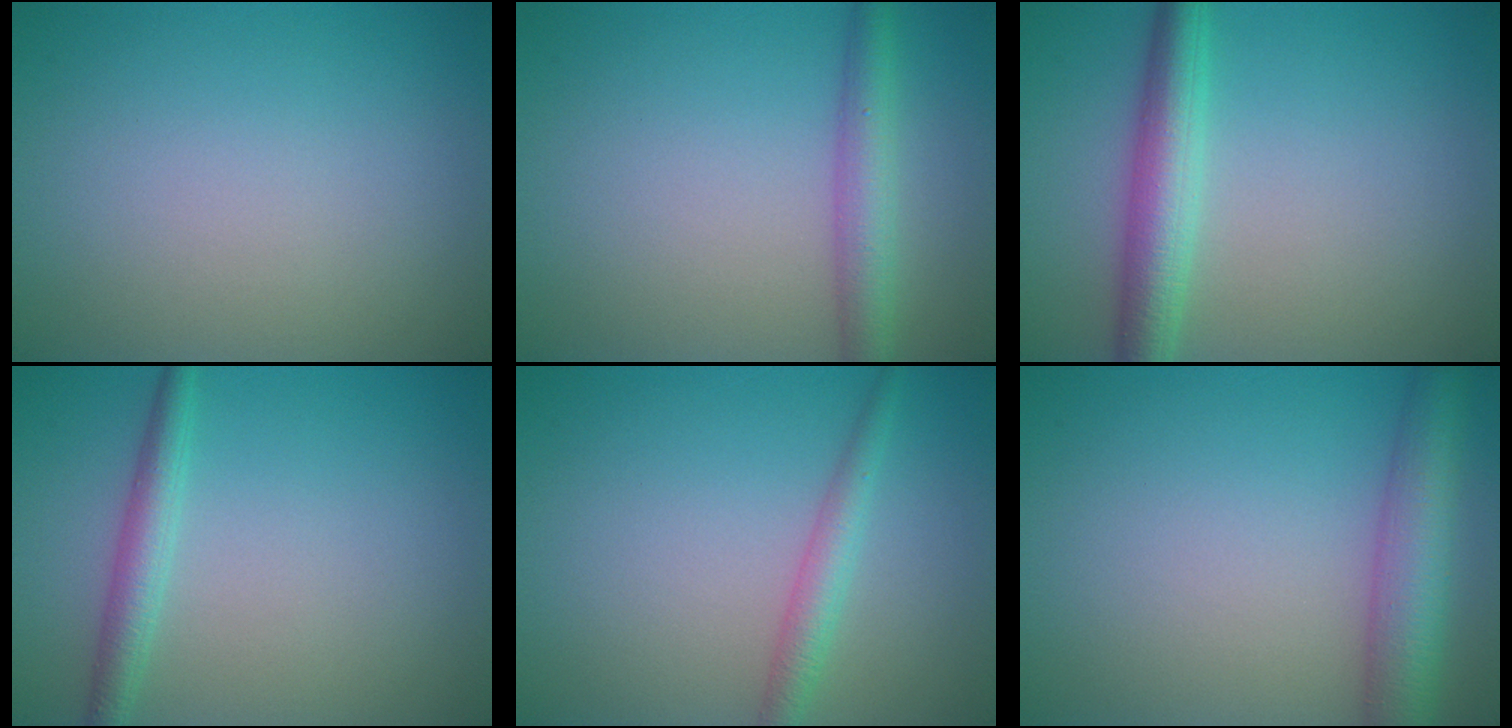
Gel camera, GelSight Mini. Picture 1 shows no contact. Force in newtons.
{"total": 3.4, "press": 3.4, "slide": 0.2}
{"total": 4.4, "press": 4.4, "slide": 0.1}
{"total": 2.4, "press": 2.4, "slide": 0.1}
{"total": 2.3, "press": 2.3, "slide": 0.1}
{"total": 5.7, "press": 5.7, "slide": 0.2}